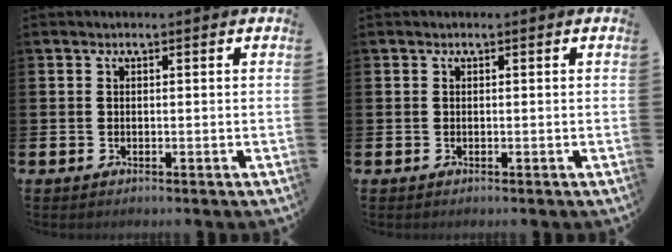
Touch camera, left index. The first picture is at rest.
{"total": 0.0}